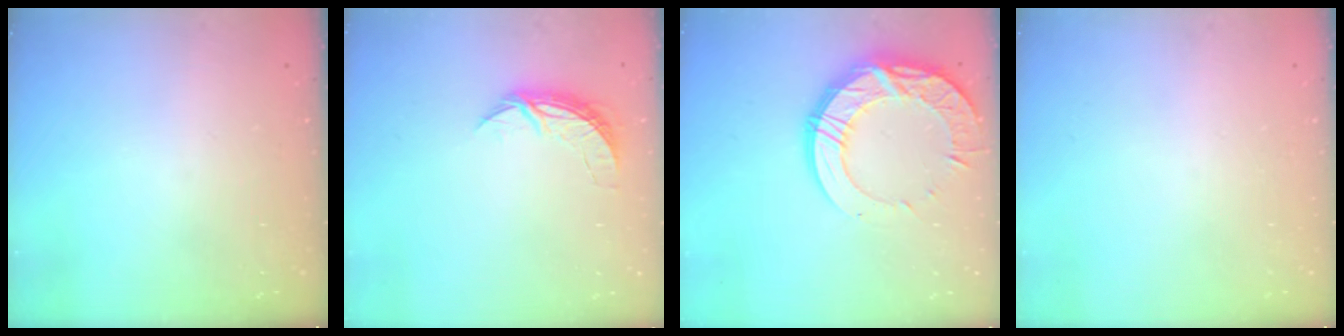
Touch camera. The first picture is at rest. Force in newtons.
{"total": 6.5, "press": 6.5, "slide": 0.4}
{"total": 18.7, "press": 18.7, "slide": 1.4}
{"total": 0.0}